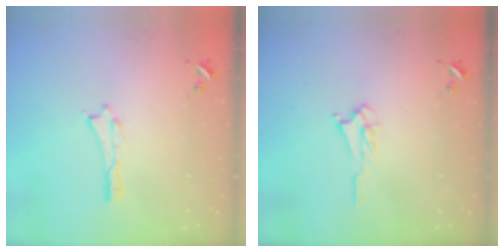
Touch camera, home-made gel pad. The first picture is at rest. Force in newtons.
{"total": 2.5, "press": 2.5, "slide": 0.3}